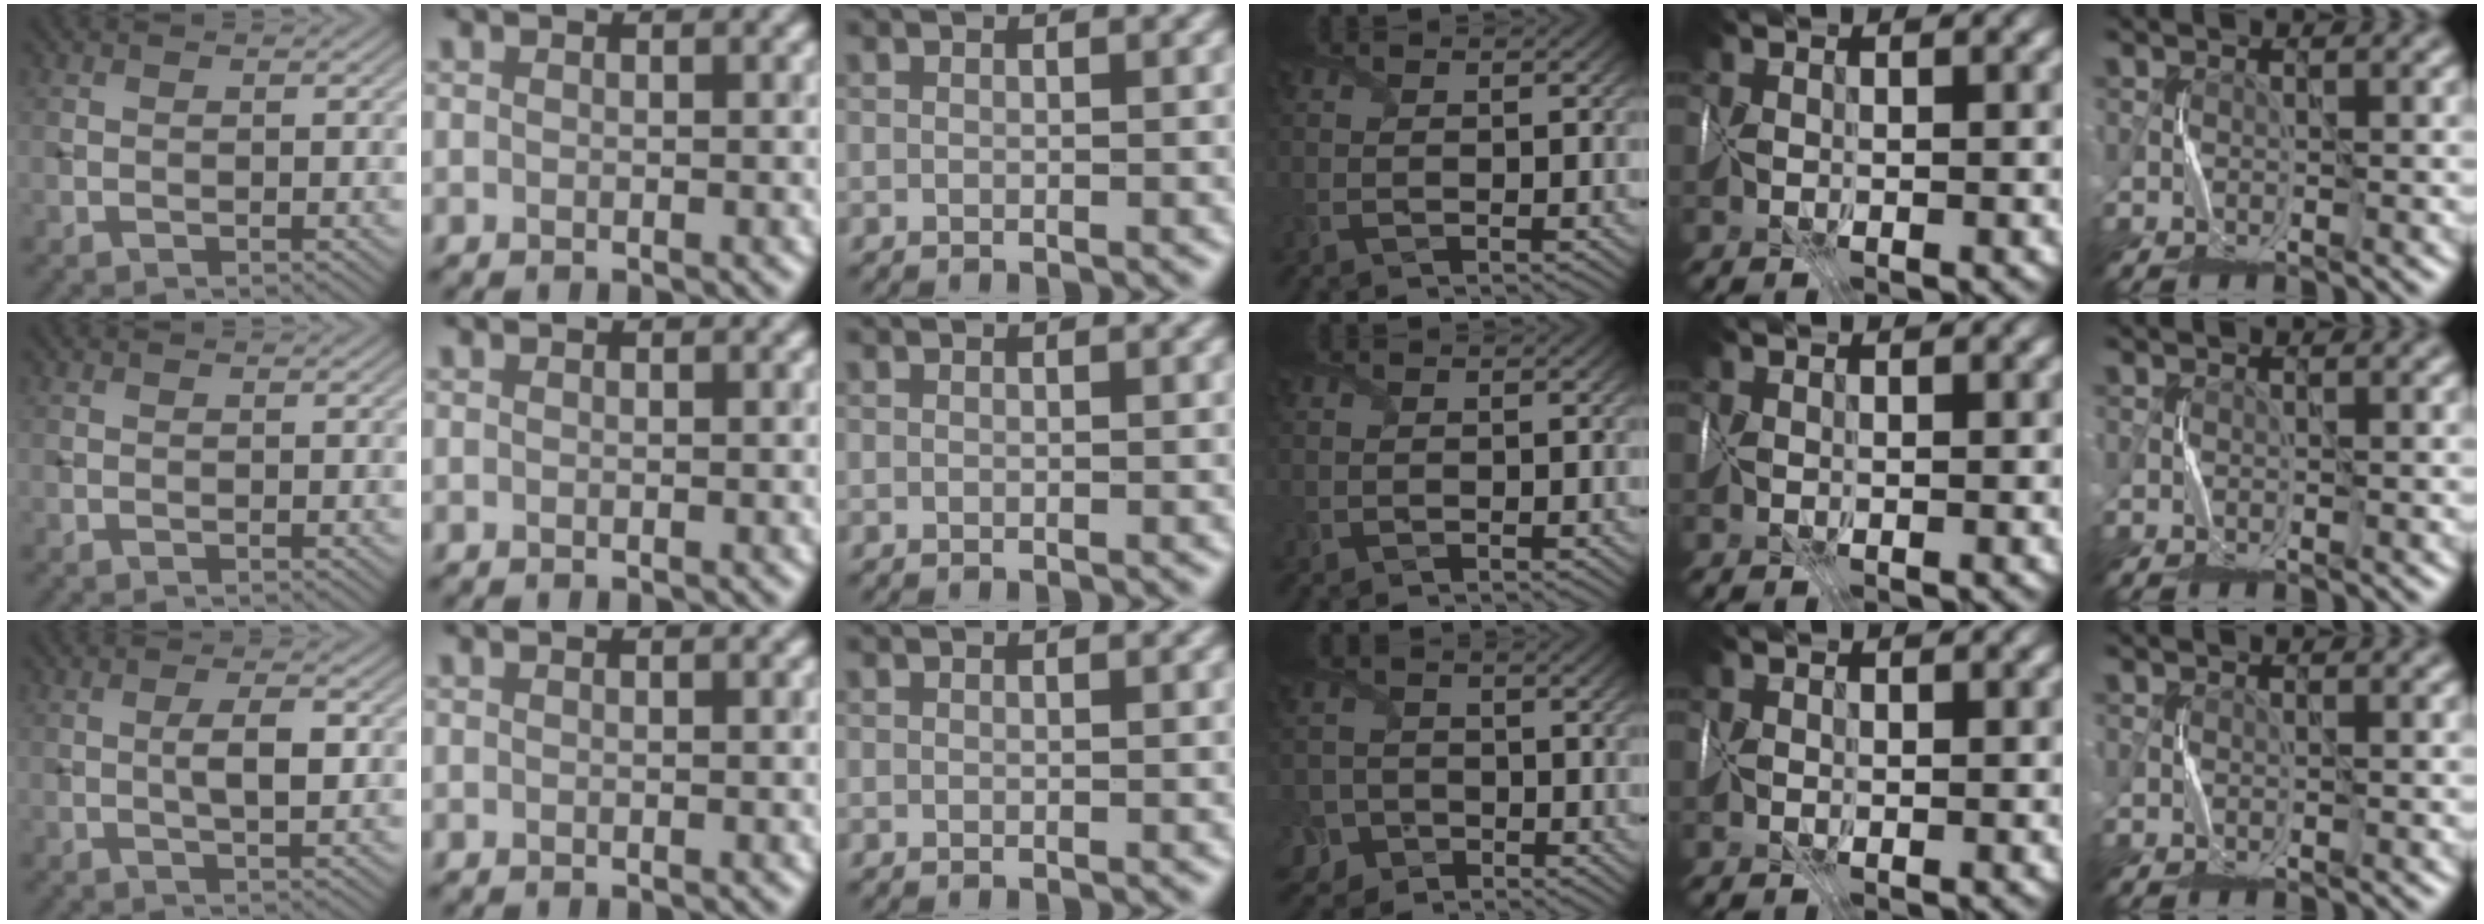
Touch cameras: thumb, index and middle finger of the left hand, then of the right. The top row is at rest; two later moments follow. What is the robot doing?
{"motion": "fold", "object": "map"}